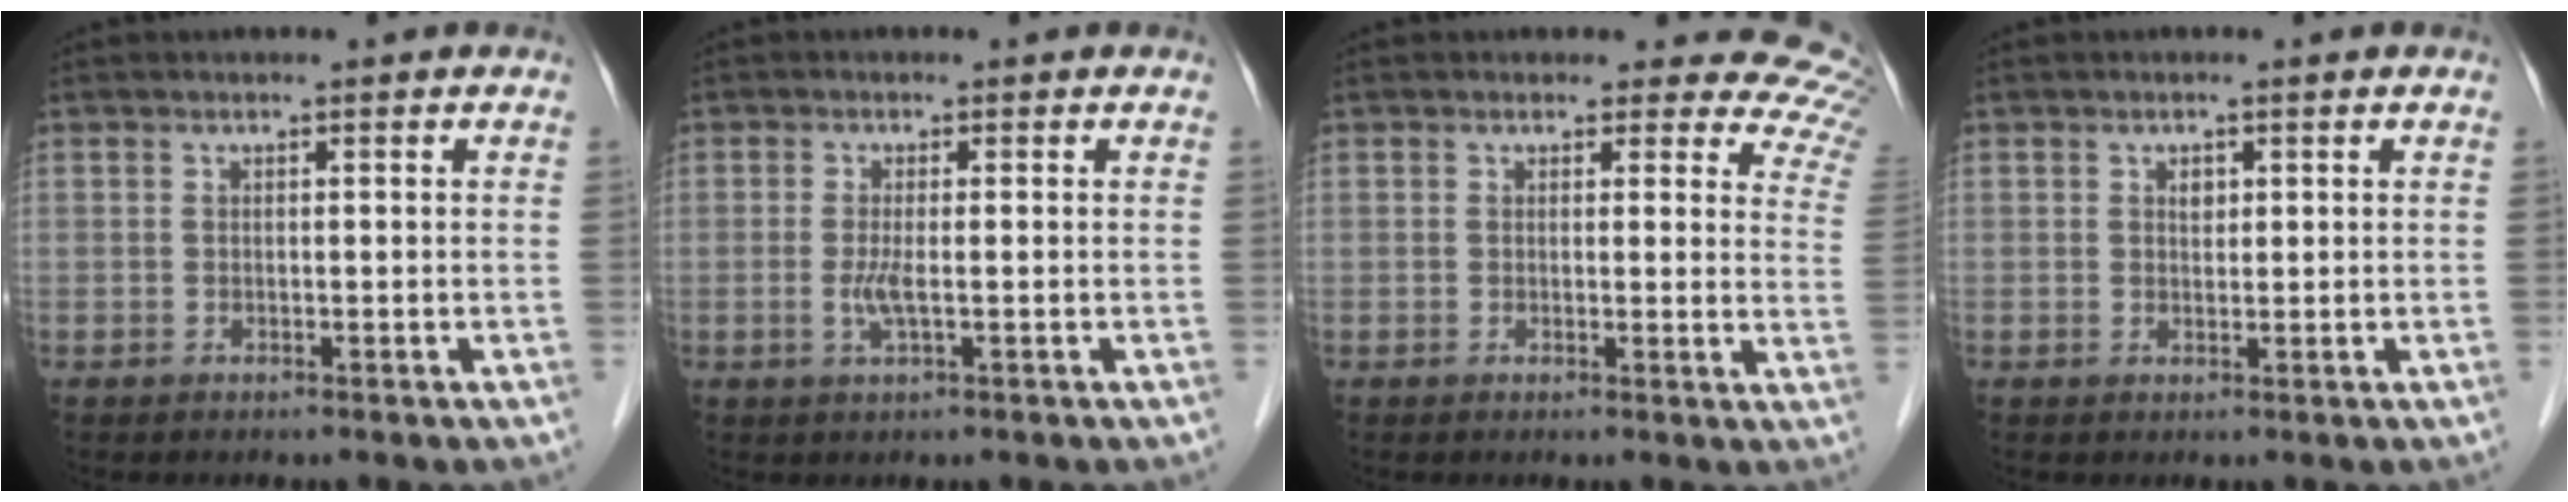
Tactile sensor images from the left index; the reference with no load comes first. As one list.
[{"total": 2.4, "force": [-0.5, 0.3, 2.4], "torque": [-0.054, -0.004, -0.009]}, {"total": 10.2, "force": [8.6, 4.7, 2.9], "torque": [0.010, -0.036, 0.047]}, {"total": 1.4, "force": [0.5, 0.9, 0.9], "torque": [-0.015, 0.002, 0.010]}]